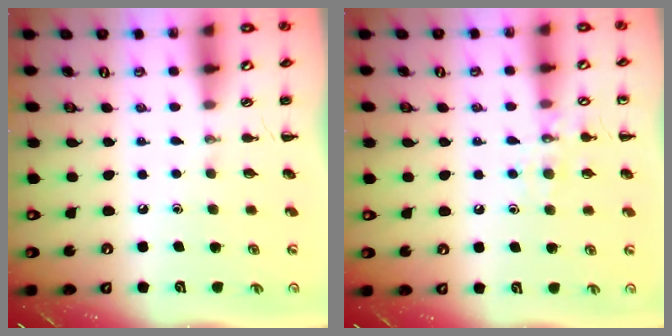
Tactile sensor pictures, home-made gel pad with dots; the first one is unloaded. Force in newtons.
{"total": 8.2, "press": 8.1, "slide": 1.3}